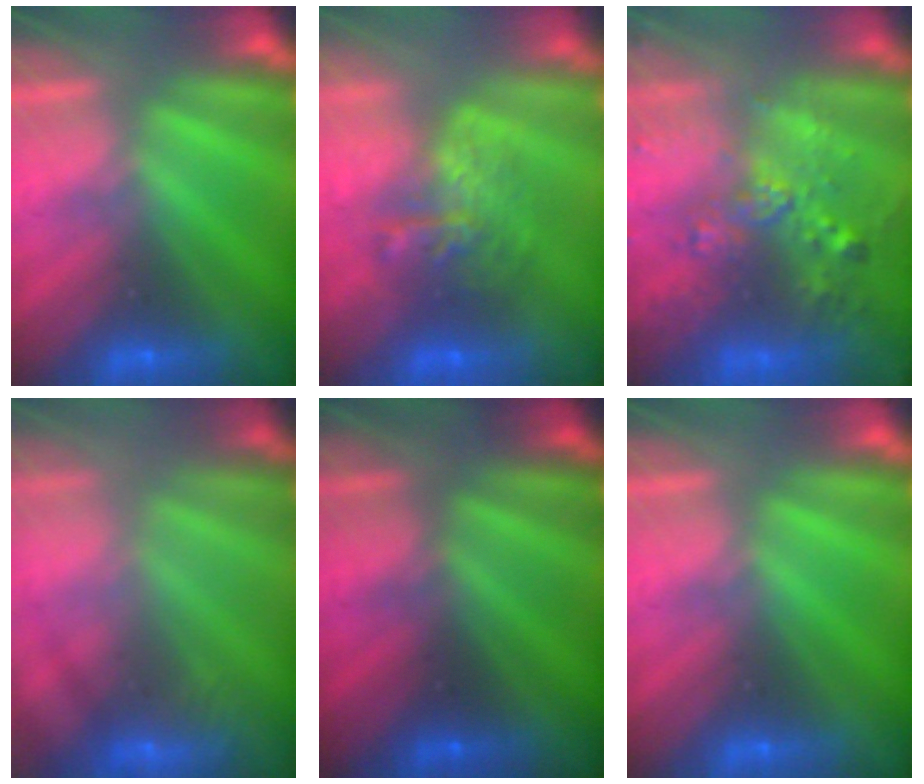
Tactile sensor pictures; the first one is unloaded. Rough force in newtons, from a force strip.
{"total": 7.8}
{"total": 8.1}
{"total": 2.4}
{"total": 2.8}
{"total": 0.0}